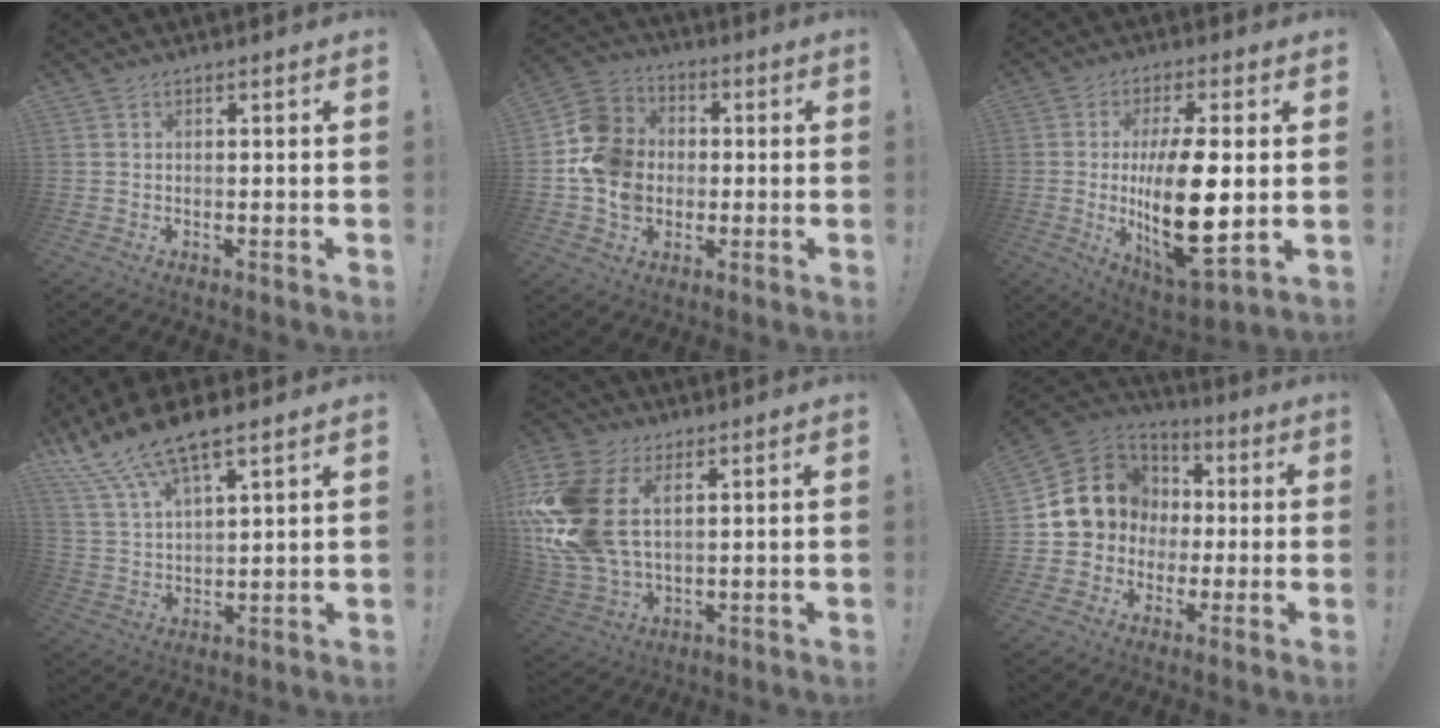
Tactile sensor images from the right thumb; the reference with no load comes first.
{"total": 13.6, "force": [-1.7, 11.9, 6.3], "torque": [-0.100, 0.024, -0.026]}
{"total": 19.4, "force": [-0.6, 7.0, 18.1], "torque": [-0.325, -0.023, -0.008]}
{"total": 13.7, "force": [10.8, 3.9, 7.4], "torque": [-0.153, -0.057, 0.195]}
{"total": 21.9, "force": [4.9, 14.7, 15.5], "torque": [-0.323, -0.013, 0.091]}
{"total": 13.8, "force": [2.0, 12.6, 5.3], "torque": [-0.069, 0.001, 0.063]}